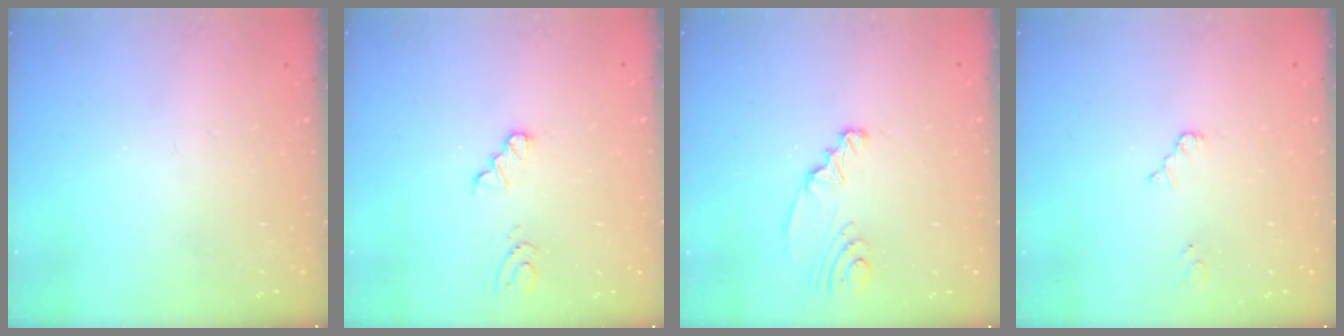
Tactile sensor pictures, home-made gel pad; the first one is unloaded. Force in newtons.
{"total": 1.1, "press": 1.1, "slide": 0.2}
{"total": 2.7, "press": 2.7, "slide": 0.3}
{"total": 2.5, "press": 2.5, "slide": 0.3}